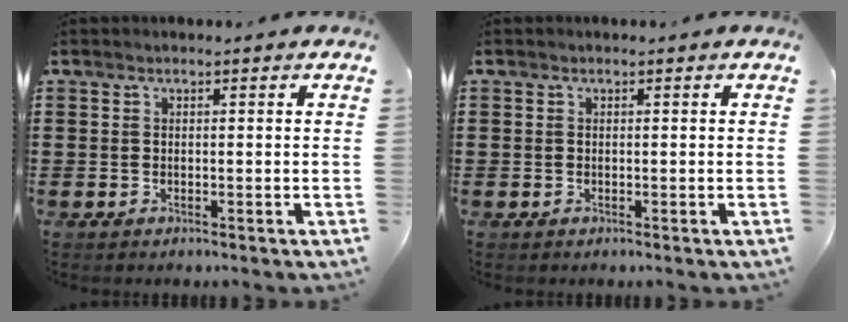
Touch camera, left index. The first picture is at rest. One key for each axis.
{"total": 0.0}